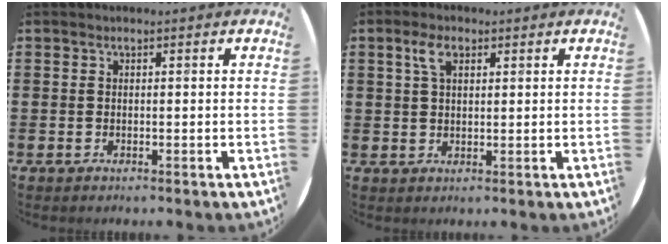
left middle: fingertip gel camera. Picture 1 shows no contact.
{"total": 3.4, "force": [1.8, 1.7, 2.2], "torque": [-0.051, 0.008, 0.033]}